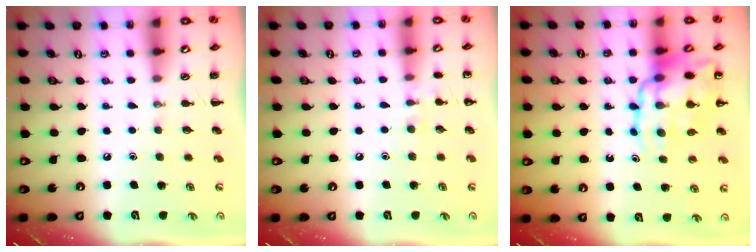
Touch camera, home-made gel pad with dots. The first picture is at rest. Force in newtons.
{"total": 6.7, "press": 6.3, "slide": 2.1}
{"total": 15.8, "press": 15.3, "slide": 3.7}